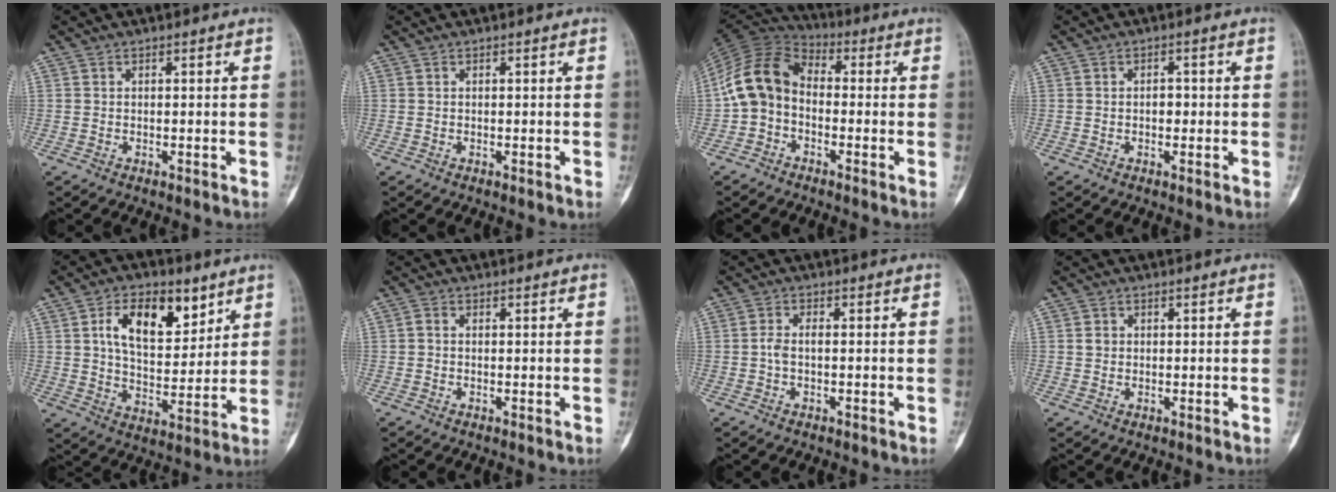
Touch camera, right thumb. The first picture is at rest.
{"total": 0.0}
{"total": 10.9, "force": [-1.6, 8.2, 7.0], "torque": [-0.130, 0.040, -0.049]}
{"total": 1.6, "force": [-0.1, 1.1, 1.1], "torque": [-0.009, 0.005, -0.006]}
{"total": 13.8, "force": [6.2, 7.7, 9.7], "torque": [-0.124, -0.025, 0.110]}
{"total": 0.8, "force": [-0.1, 0.5, 0.6], "torque": [-0.010, 0.000, -0.006]}
{"total": 2.4, "force": [-0.4, 1.0, 2.1], "torque": [-0.049, 0.007, -0.011]}
{"total": 1.3, "force": [0.2, 1.1, 0.5], "torque": [-0.007, 0.002, 0.004]}